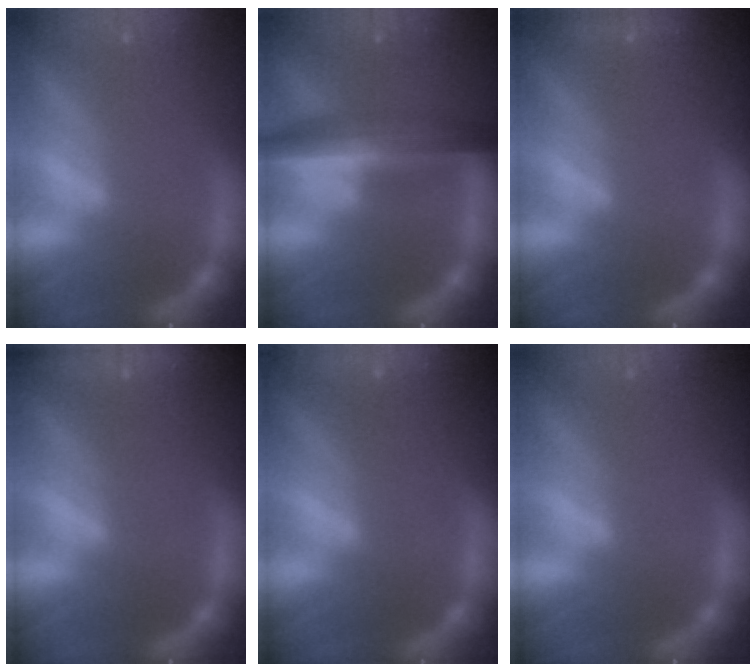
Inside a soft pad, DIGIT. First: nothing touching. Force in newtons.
{"total": 7.0}
{"total": 1.4}
{"total": 5.0}
{"total": 9.5}
{"total": 0.0}